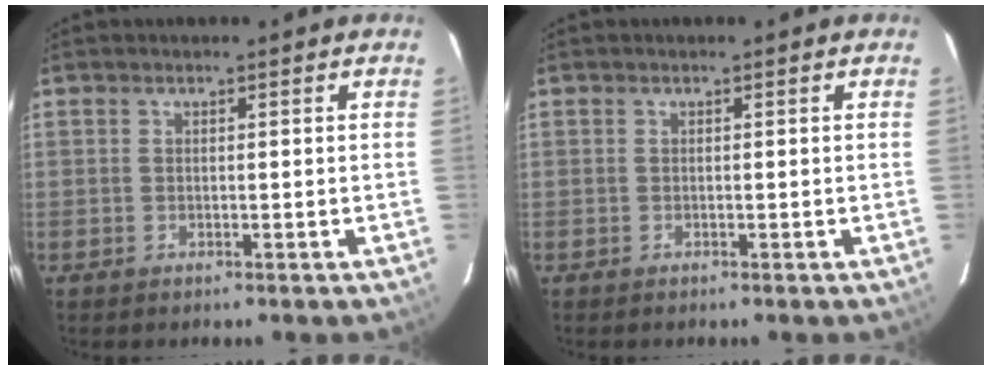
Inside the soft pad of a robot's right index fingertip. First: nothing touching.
{"total": 0.0}